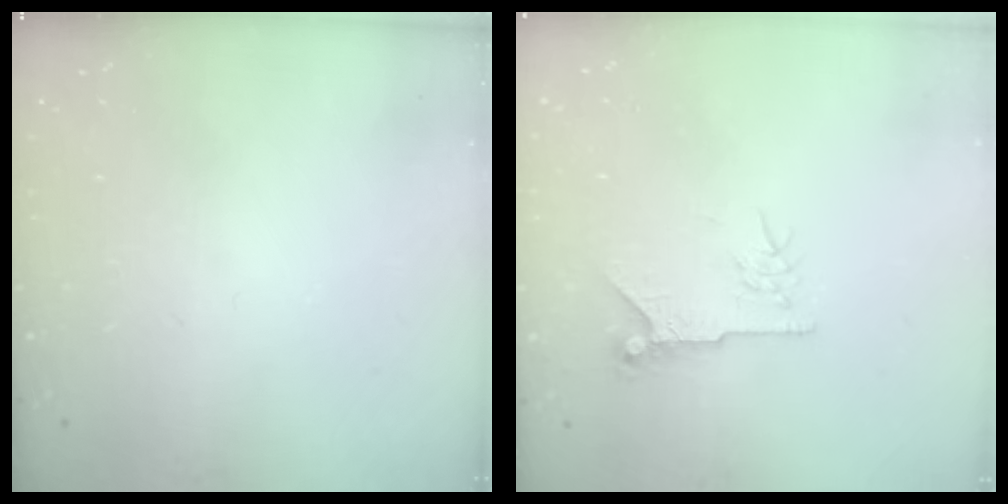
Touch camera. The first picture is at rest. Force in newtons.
{"total": 7.2, "press": 7.2, "slide": 0.2}